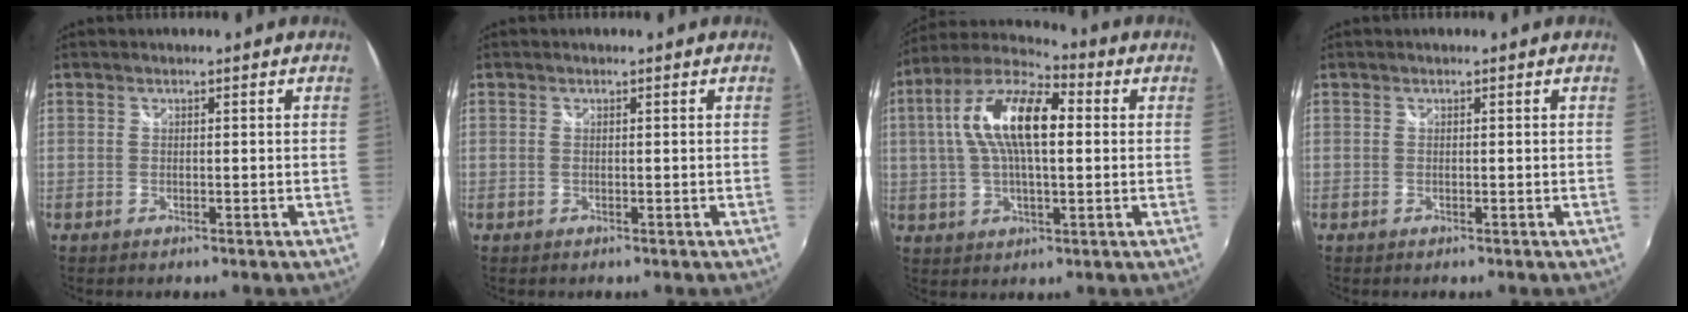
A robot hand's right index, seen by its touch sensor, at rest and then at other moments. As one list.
[{"total": 0.0}, {"total": 15.6, "force": [2.6, 6.4, 14.0], "torque": [-0.262, 0.023, 0.032]}, {"total": 0.0}]